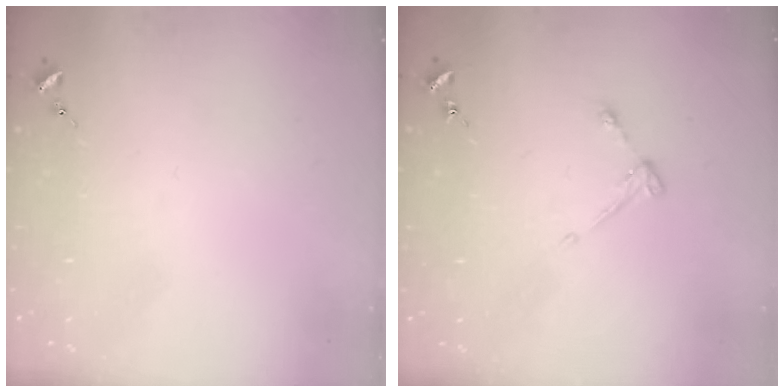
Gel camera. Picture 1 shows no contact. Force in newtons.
{"total": 3.6, "press": 3.6, "slide": 0.5}